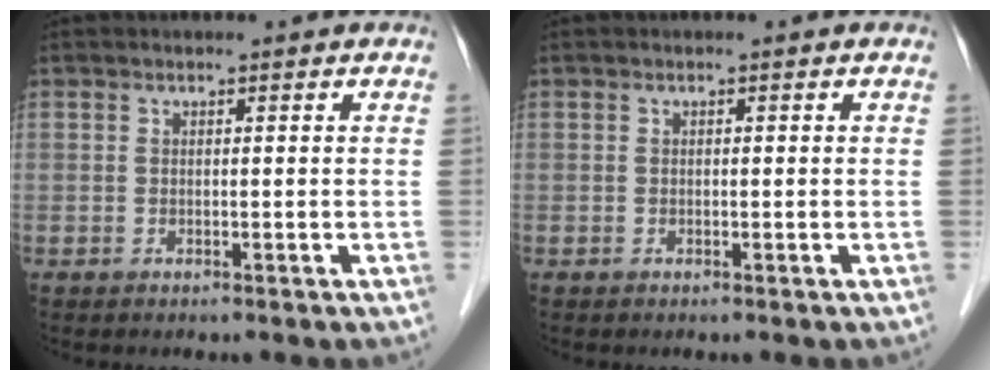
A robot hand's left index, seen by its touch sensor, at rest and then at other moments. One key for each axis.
{"total": 0.0}